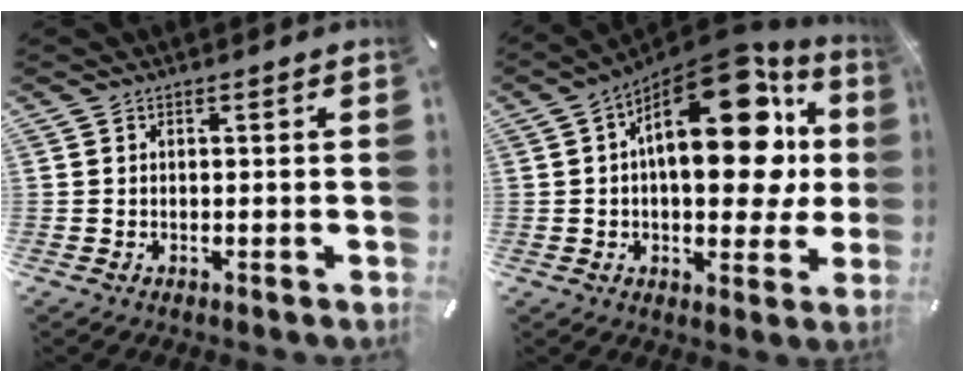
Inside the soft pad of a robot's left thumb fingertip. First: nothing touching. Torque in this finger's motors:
{"motor_torque": [2.54, 2.47, 0.73, -0.18, 0.69]}